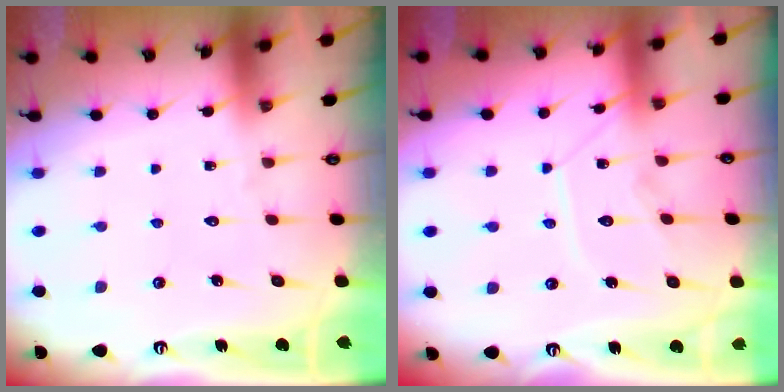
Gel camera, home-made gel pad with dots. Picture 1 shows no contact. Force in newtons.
{"total": 9.8, "press": 9.8, "slide": 0.4}